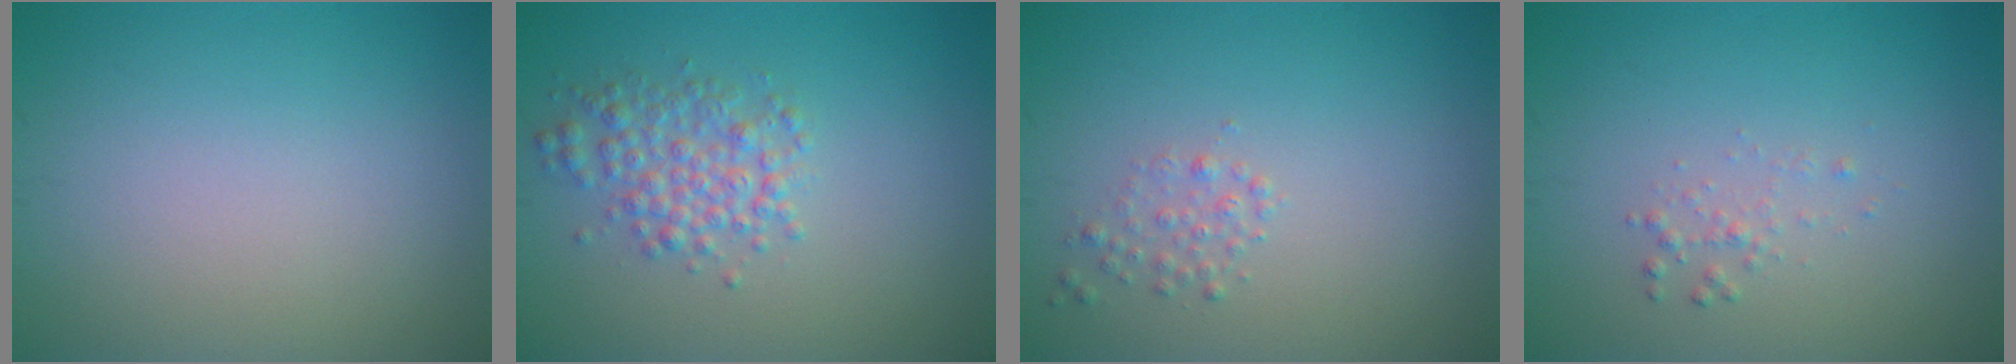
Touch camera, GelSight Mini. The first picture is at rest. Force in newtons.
{"total": 3.0, "press": 3.0, "slide": 0.0}
{"total": 1.1, "press": 1.1, "slide": 0.0}
{"total": 0.9, "press": 0.9, "slide": 0.0}